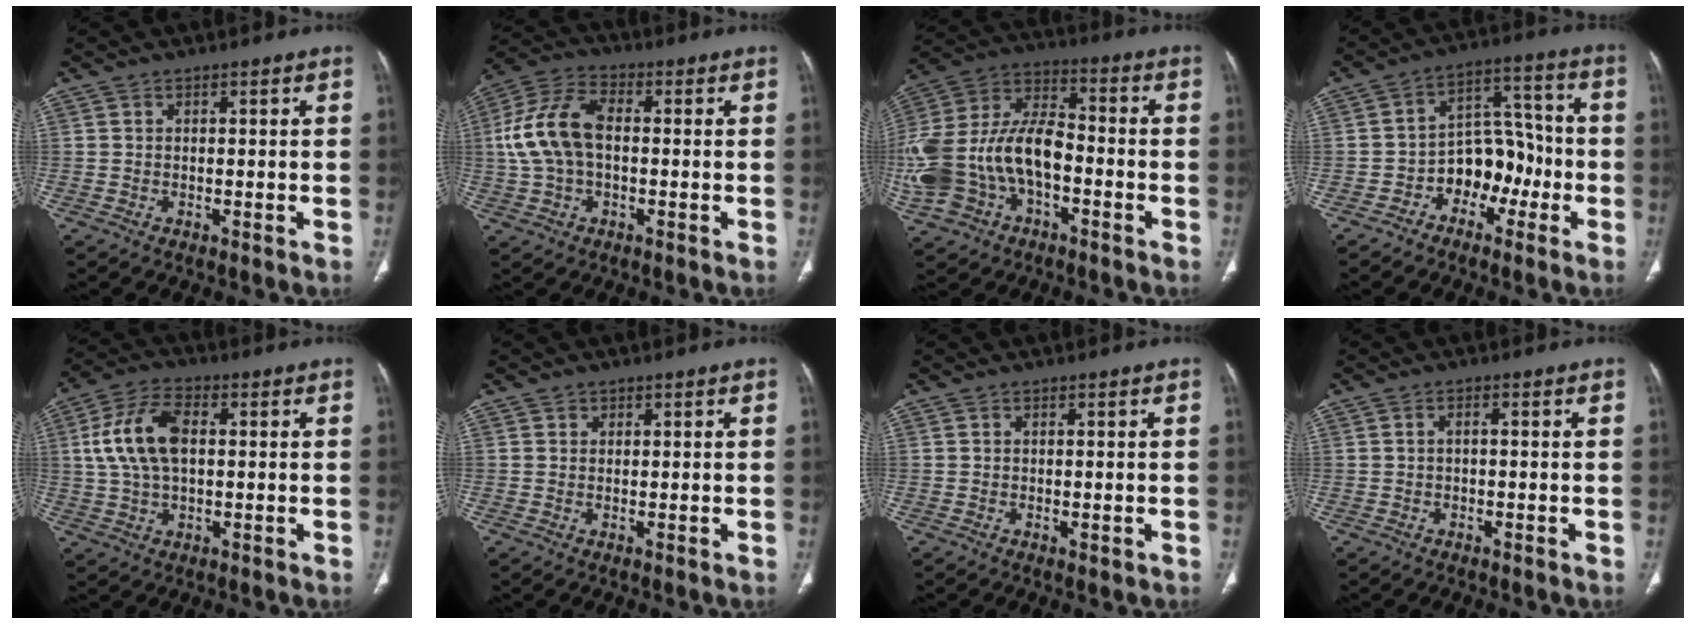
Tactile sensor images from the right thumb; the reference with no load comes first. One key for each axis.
{"total": 12.5, "fx": 0.3, "fy": 7.5, "fz": 10.0, "tx": -0.211, "ty": 0.031, "tz": 0.001}
{"total": 23.5, "fx": -5.1, "fy": 14.5, "fz": 17.8, "tx": -0.395, "ty": 0.043, "tz": -0.086}
{"total": 10.3, "fx": -3.9, "fy": 7.4, "fz": 6.0, "tx": -0.046, "ty": 0.057, "tz": -0.069}
{"total": 11.6, "fx": 1.5, "fy": 6.4, "fz": 9.6, "tx": -0.195, "ty": 0.019, "tz": 0.026}
{"total": 0.7, "fx": 0.3, "fy": 0.7, "fz": 0.0, "tx": 0.009, "ty": 0.002, "tz": 0.003}
{"total": 1.3, "fx": -0.4, "fy": 0.5, "fz": 1.1, "tx": -0.014, "ty": -0.002, "tz": -0.002}
{"total": 1.1, "fx": -0.2, "fy": 0.5, "fz": 0.9, "tx": -0.015, "ty": 0.007, "tz": -0.006}